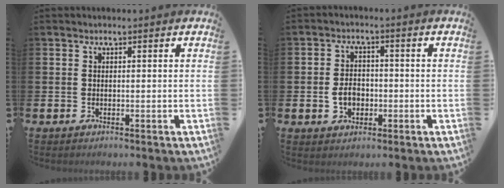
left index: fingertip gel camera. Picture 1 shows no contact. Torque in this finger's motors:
{"motor_torque": [0.67, -0.09, 0.09, 0.12]}